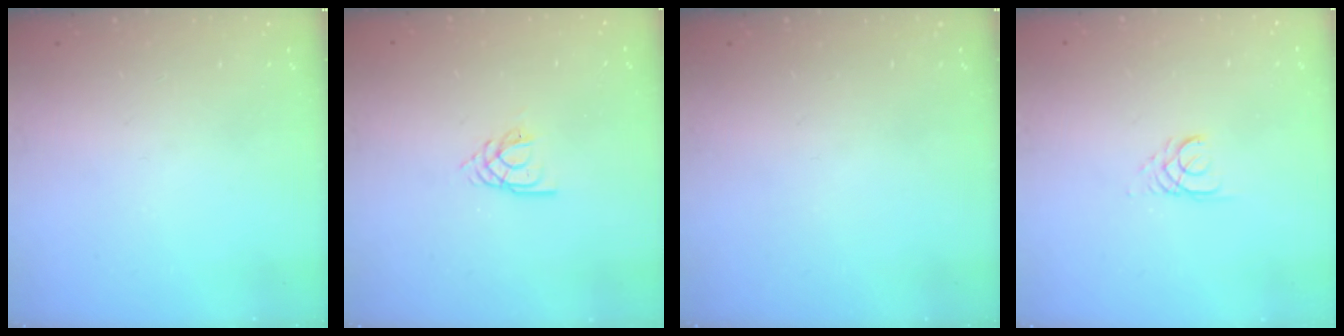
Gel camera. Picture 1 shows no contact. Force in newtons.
{"total": 2.6, "press": 2.6, "slide": 0.3}
{"total": 0.0}
{"total": 2.6, "press": 2.6, "slide": 0.3}